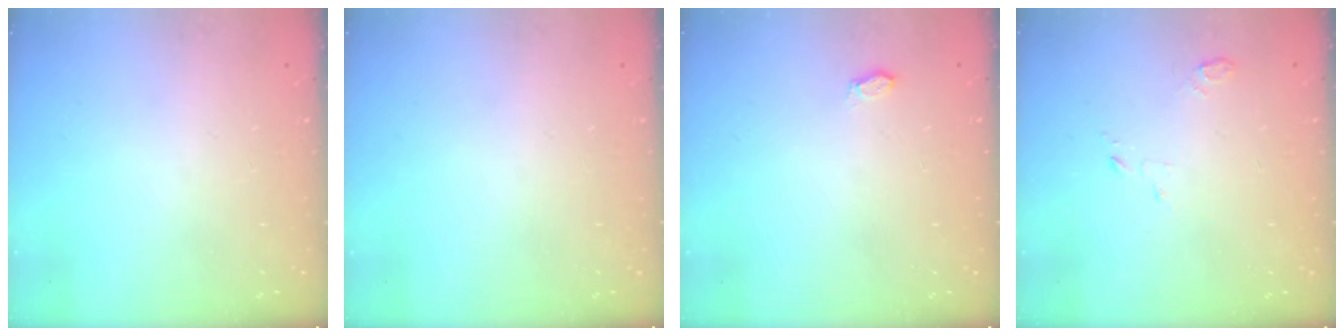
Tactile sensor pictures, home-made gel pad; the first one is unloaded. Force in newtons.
{"total": 0.0}
{"total": 2.9, "press": 2.7, "slide": 1.1}
{"total": 2.8, "press": 2.8, "slide": 0.3}